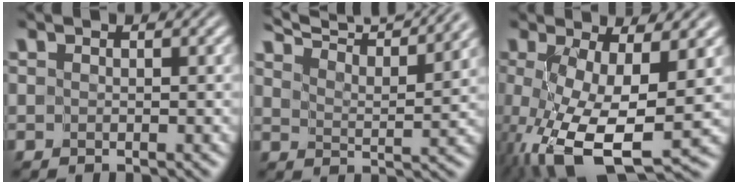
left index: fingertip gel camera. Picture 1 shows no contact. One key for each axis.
{"total": 9.1, "fx": 8.4, "fy": 1.1, "fz": 3.4, "tx": -0.057, "ty": 0.012, "tz": 0.111}
{"total": 10.6, "fx": -2.8, "fy": 3.7, "fz": 9.5, "tx": -0.190, "ty": -0.021, "tz": -0.043}